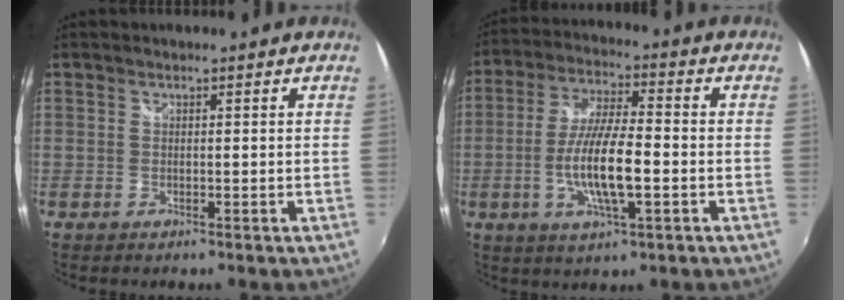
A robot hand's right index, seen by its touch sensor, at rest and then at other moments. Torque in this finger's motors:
{"motor_torque": [1.39, -0.75, 0.80, 0.21]}